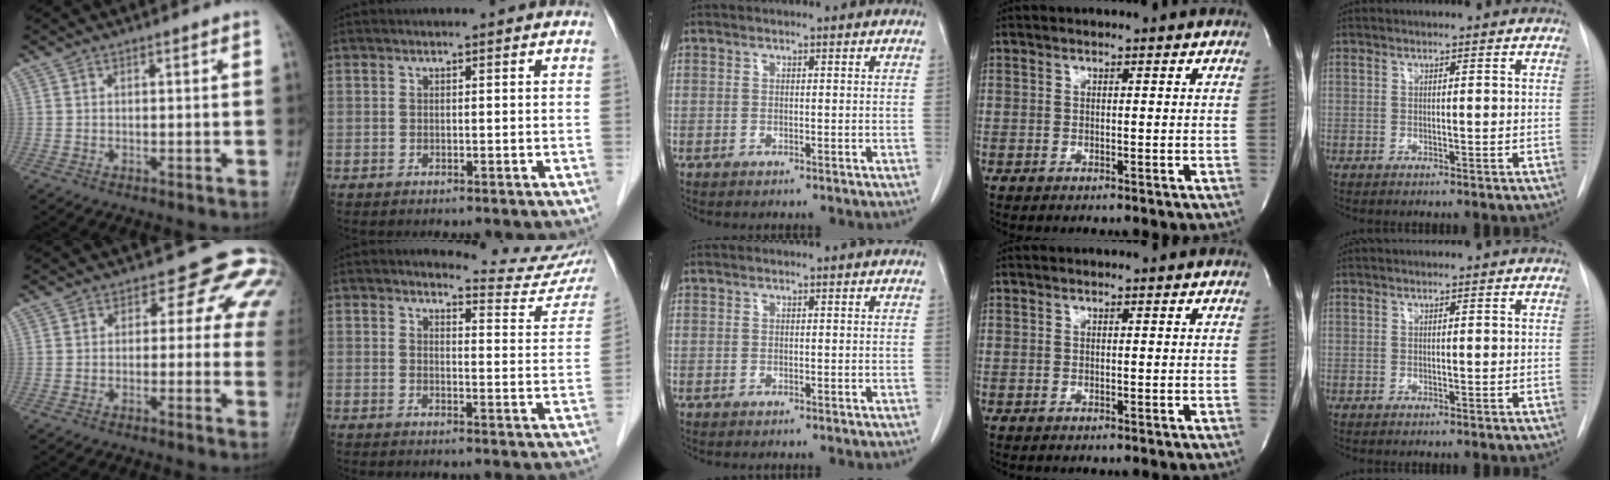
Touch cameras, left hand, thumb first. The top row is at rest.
{"thumb": {"total": 9.9, "force": [2.4, 6.6, 7.0], "torque": [-0.019, 0.010, 0.007]}, "index": {"total": 10.8, "force": [10.8, 0.7, 0.5], "torque": [0.008, -0.072, 0.104]}}